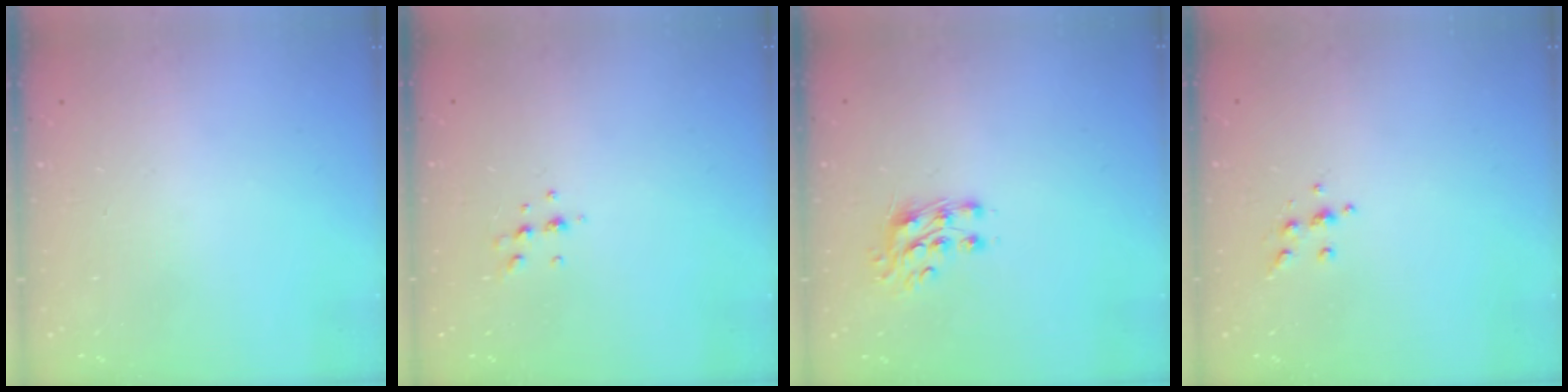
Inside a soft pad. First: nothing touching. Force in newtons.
{"total": 5.3, "press": 5.2, "slide": 1.4}
{"total": 7.8, "press": 7.7, "slide": 0.8}
{"total": 4.3, "press": 4.2, "slide": 1.1}